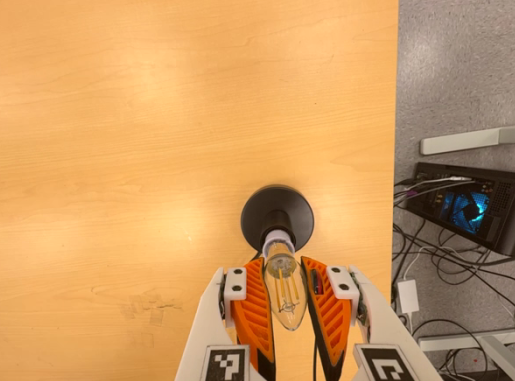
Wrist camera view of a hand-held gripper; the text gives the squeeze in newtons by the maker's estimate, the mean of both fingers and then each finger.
{"total": 21.3, "left": 23.6, "right": 19.0}